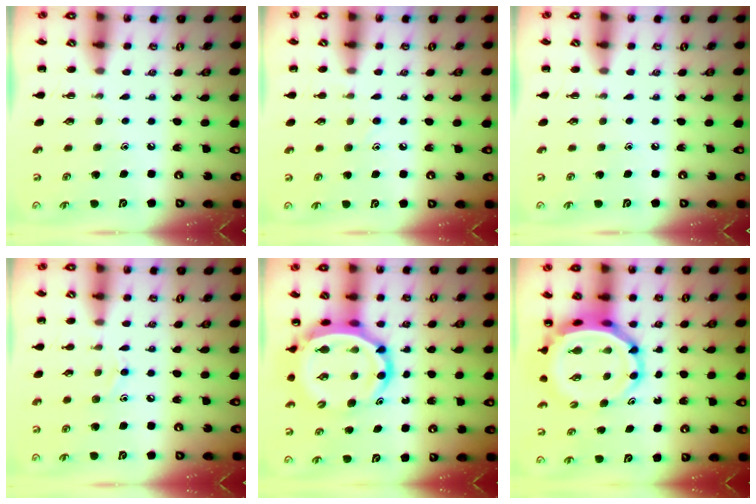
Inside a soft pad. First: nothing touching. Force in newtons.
{"total": 7.1, "press": 6.6, "slide": 2.4}
{"total": 0.0}
{"total": 7.7, "press": 7.2, "slide": 2.7}
{"total": 11.1, "press": 10.6, "slide": 3.4}
{"total": 6.8, "press": 6.5, "slide": 1.9}